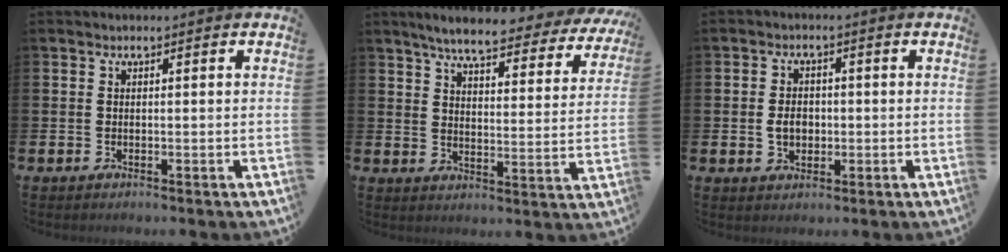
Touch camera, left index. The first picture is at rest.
{"total": 6.5, "force": [5.8, 0.7, 2.7], "torque": [-0.065, -0.039, 0.094]}
{"total": 3.1, "force": [-0.3, 2.4, 2.0], "torque": [-0.023, 0.001, -0.012]}